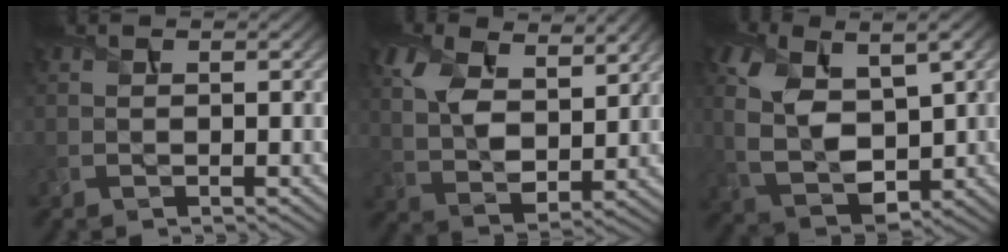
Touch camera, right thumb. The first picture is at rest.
{"total": 9.5, "force": [4.6, 5.2, 6.5], "torque": [-0.159, 0.002, 0.087]}
{"total": 11.0, "force": [2.0, 6.4, 8.8], "torque": [-0.211, -0.007, 0.042]}